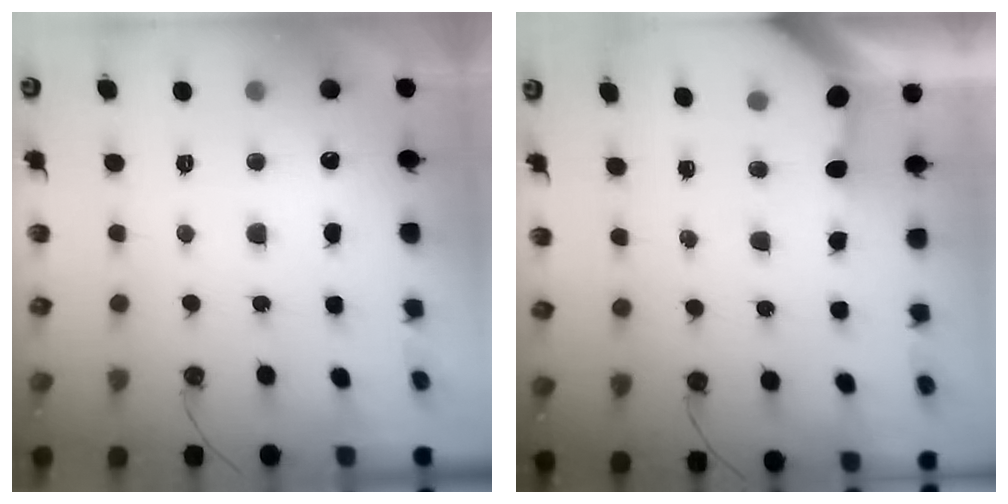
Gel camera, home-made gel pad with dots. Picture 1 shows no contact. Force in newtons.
{"total": 3.2, "press": 3.1, "slide": 0.3}